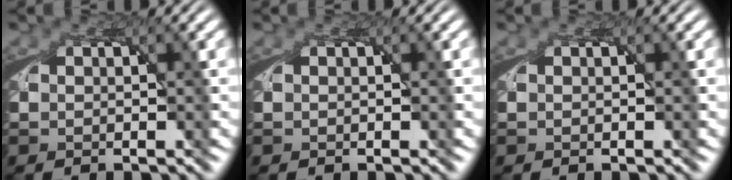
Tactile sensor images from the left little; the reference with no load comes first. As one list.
[{"total": 0.0}, {"total": 0.0}]